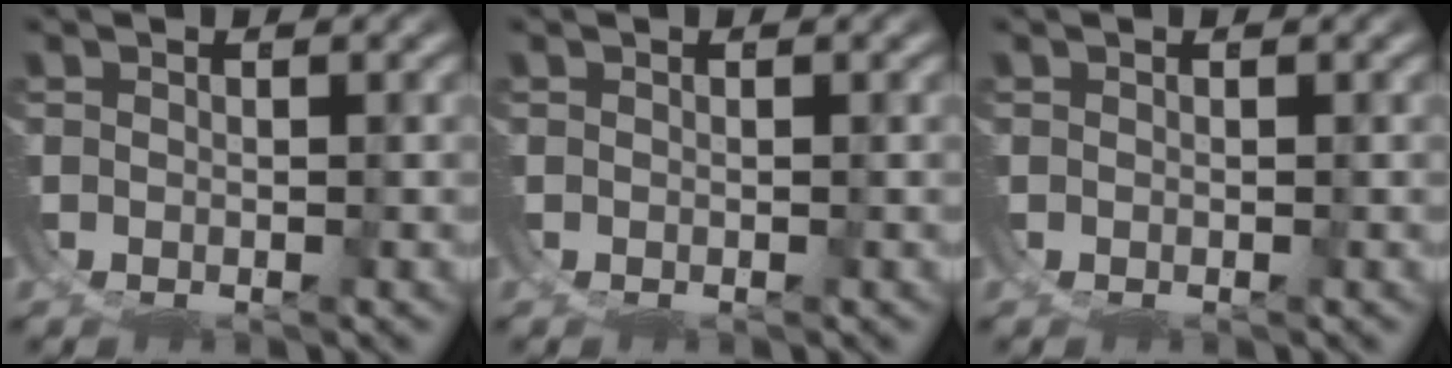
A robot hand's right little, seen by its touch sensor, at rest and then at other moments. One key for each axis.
{"total": 0.0}
{"total": 0.0}